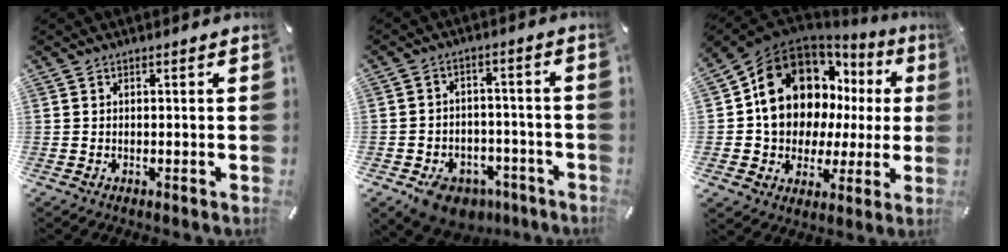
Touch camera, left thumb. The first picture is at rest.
{"total": 8.9, "force": [-5.8, 5.9, 3.2], "torque": [-0.047, 0.052, -0.099]}
{"total": 17.3, "force": [5.4, 13.6, 9.1], "torque": [-0.158, -0.037, 0.102]}